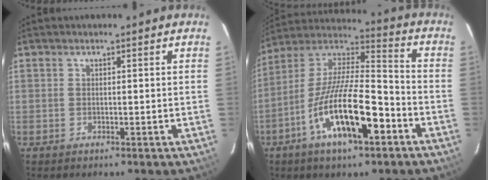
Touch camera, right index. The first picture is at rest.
{"total": 18.7, "force": [-8.3, 5.7, 15.7], "torque": [-0.291, -0.015, -0.152]}